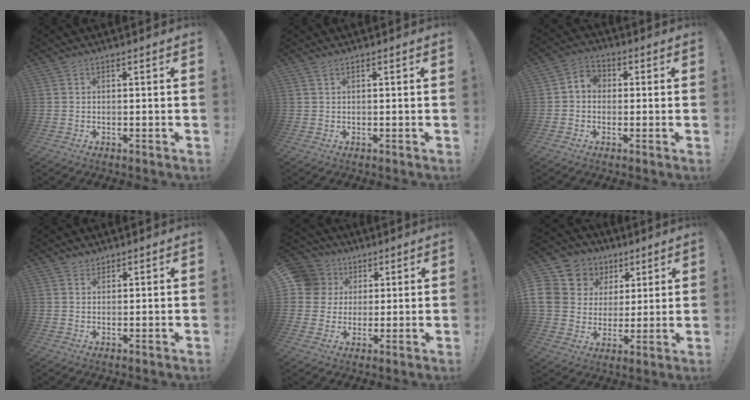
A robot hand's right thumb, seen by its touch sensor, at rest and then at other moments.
{"total": 0.7, "force": [0.5, 0.1, 0.6], "torque": [-0.017, 0.002, 0.010]}
{"total": 4.8, "force": [-0.7, 4.2, 2.3], "torque": [-0.035, 0.013, -0.011]}
{"total": 1.9, "force": [1.6, 1.0, 0.0], "torque": [0.014, -0.013, 0.027]}
{"total": 10.4, "force": [2.6, 9.7, 2.9], "torque": [-0.034, -0.009, 0.055]}
{"total": 14.0, "force": [4.9, 12.2, 4.8], "torque": [-0.084, -0.024, 0.111]}